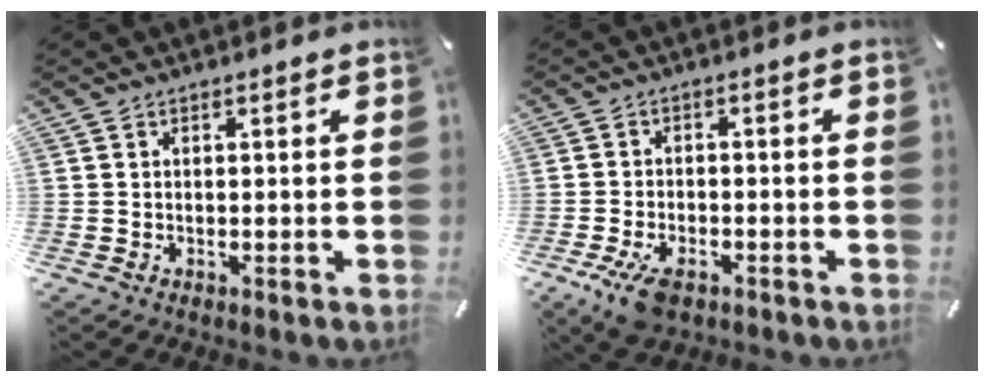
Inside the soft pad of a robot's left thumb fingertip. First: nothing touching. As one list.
[{"total": 6.5, "force": [-3.6, 3.4, 4.2], "torque": [-0.095, 0.009, -0.066]}]